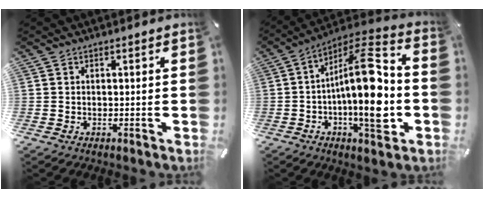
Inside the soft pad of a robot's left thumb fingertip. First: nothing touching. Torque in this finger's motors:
{"motor_torque": [0.04, 1.96, 2.40, 0.37, 0.26]}